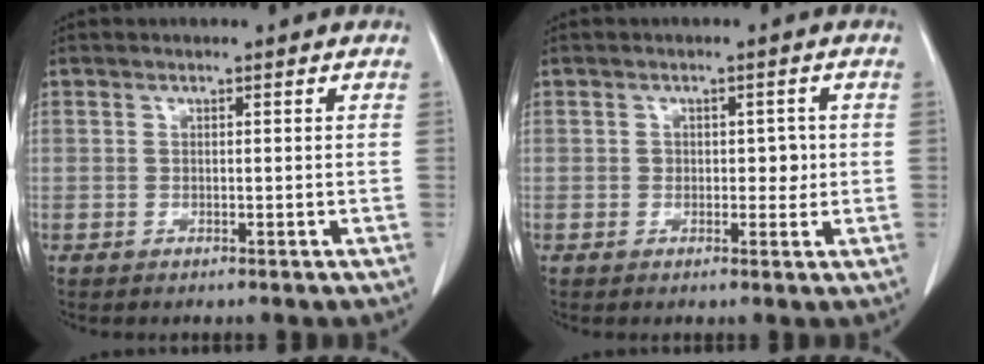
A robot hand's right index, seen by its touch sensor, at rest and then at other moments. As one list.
[{"total": 2.6, "force": [0.0, 1.7, 1.9], "torque": [-0.019, 0.005, 0.002]}]